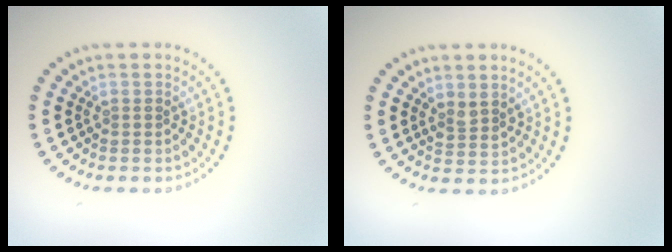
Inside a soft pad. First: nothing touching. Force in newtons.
{"total": 1.4, "press": 1.2, "slide": 0.8}